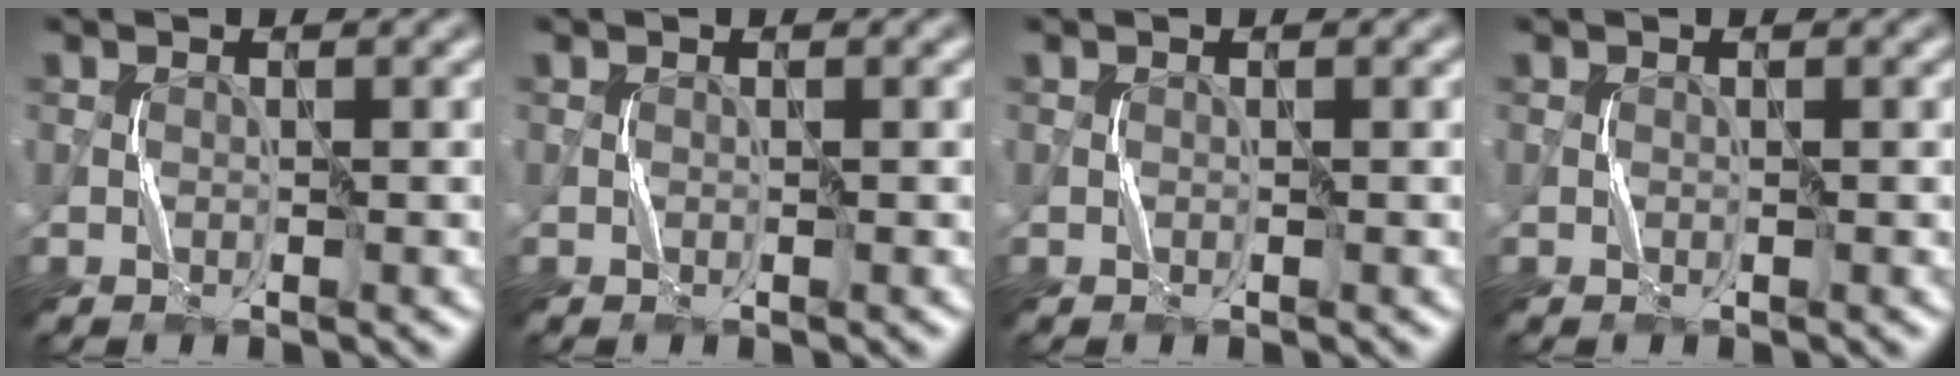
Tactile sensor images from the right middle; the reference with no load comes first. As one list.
[{"total": 0.0}, {"total": 0.0}, {"total": 0.0}]